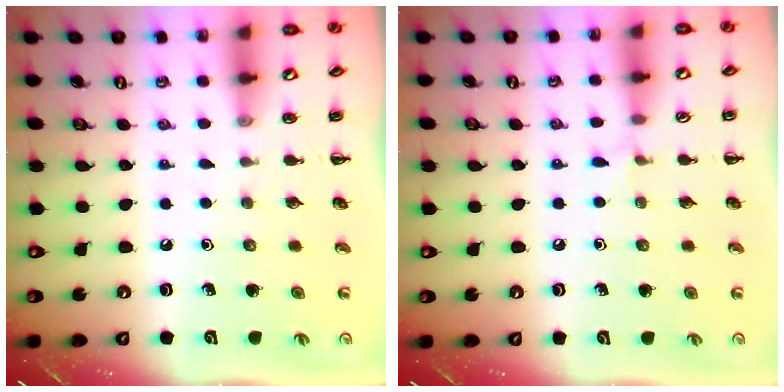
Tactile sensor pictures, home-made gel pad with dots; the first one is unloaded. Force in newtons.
{"total": 3.9, "press": 3.6, "slide": 1.4}